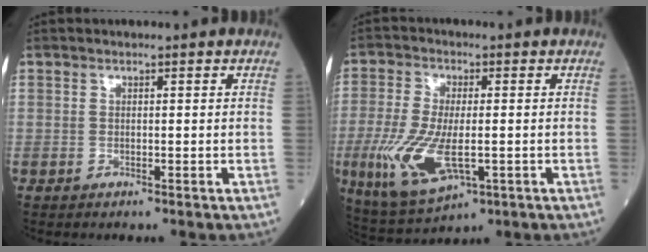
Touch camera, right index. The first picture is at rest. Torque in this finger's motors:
{"motor_torque": [1.67, -0.46, 0.87, 0.21]}